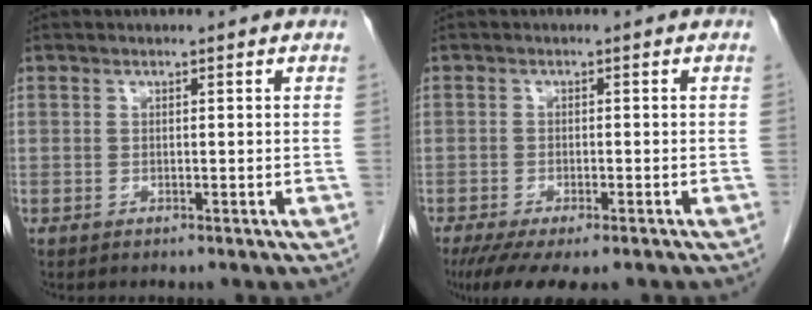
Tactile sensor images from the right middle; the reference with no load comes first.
{"total": 9.6, "force": [-7.2, 2.6, 5.8], "torque": [-0.087, -0.016, -0.110]}